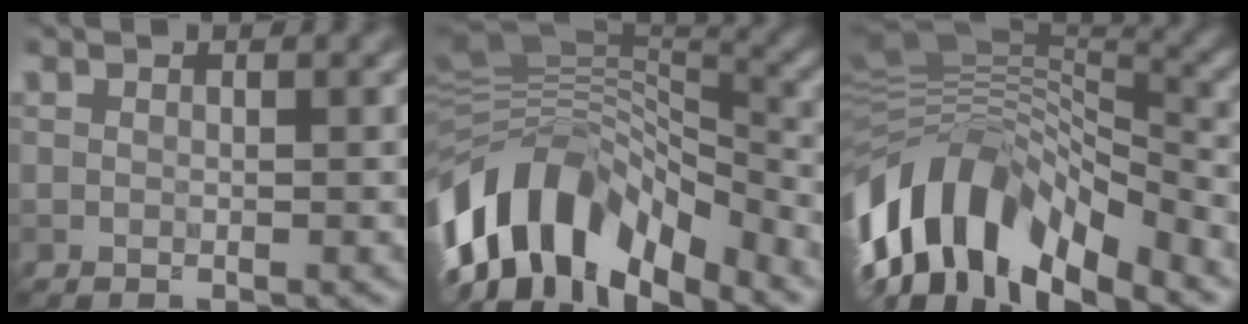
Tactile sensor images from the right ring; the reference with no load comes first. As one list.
[{"total": 12.9, "force": [-7.8, 6.2, 8.2], "torque": [-0.162, 0.036, -0.127]}, {"total": 12.4, "force": [-6.5, 5.9, 8.7], "torque": [-0.171, 0.026, -0.108]}]